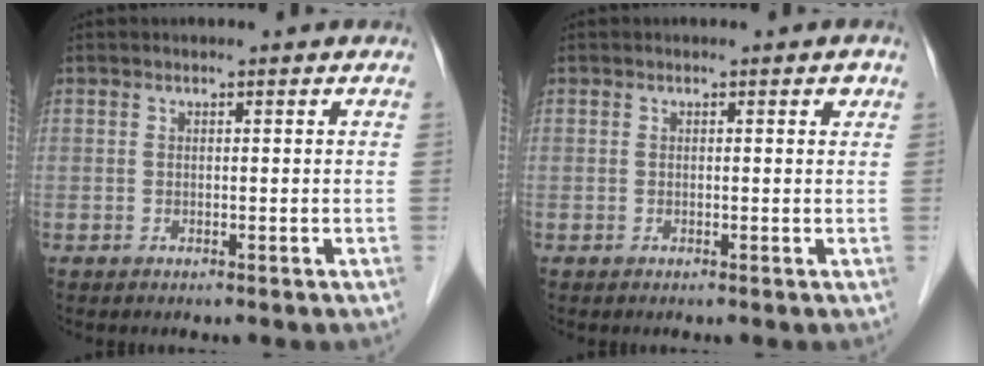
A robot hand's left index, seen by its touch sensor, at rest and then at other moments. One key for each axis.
{"total": 0.7, "fx": 0.2, "fy": 0.4, "fz": 0.5, "tx": -0.002, "ty": -0.004, "tz": -0.001}